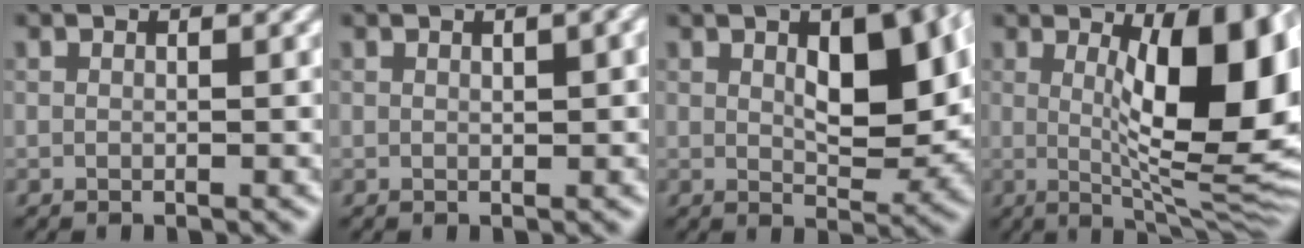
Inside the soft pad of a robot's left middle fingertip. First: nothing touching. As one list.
[{"total": 1.3, "force": [0.4, 0.3, 1.2], "torque": [-0.018, 0.003, 0.008]}, {"total": 8.2, "force": [1.6, 3.9, 7.0], "torque": [-0.102, 0.002, 0.033]}, {"total": 11.9, "force": [1.5, 3.1, 11.4], "torque": [-0.153, -0.008, 0.029]}]